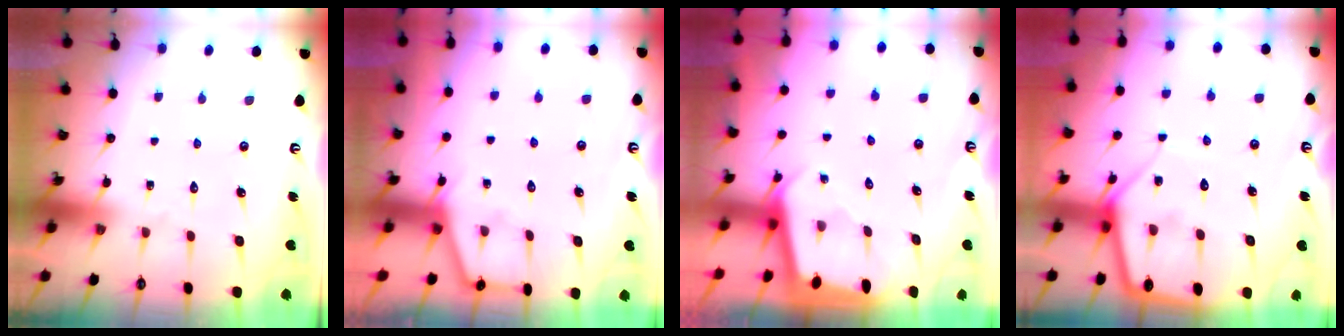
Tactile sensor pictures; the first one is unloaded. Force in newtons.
{"total": 3.8, "press": 3.8, "slide": 0.5}
{"total": 1.8, "press": 1.7, "slide": 0.1}
{"total": 9.6, "press": 9.5, "slide": 0.8}